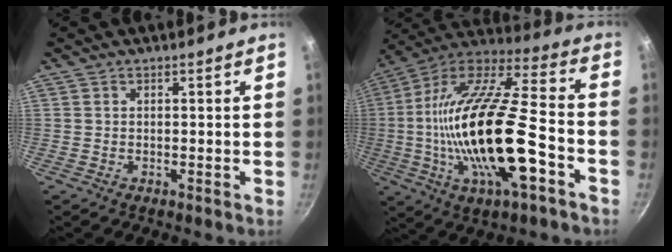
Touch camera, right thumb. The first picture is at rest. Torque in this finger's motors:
{"motor_torque": [0.94, 0.97, 2.77, -0.01, 0.96]}